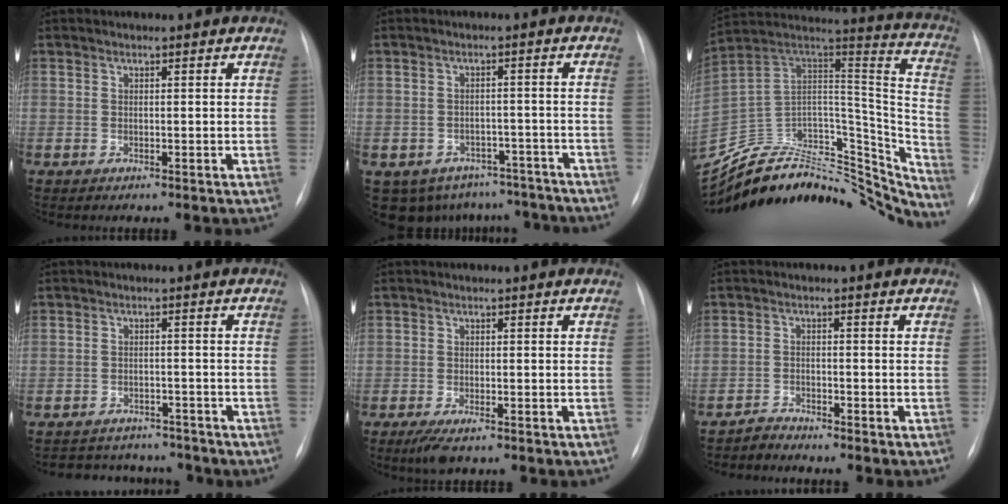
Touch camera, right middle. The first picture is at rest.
{"total": 12.2, "force": [-9.8, 7.0, 2.2], "torque": [-0.026, 0.022, -0.106]}
{"total": 36.7, "force": [-32.4, 12.2, 12.0], "torque": [-0.181, 0.009, -0.445]}
{"total": 9.3, "force": [-8.3, 4.0, 1.5], "torque": [-0.025, 0.017, -0.101]}
{"total": 3.0, "force": [-1.8, 0.8, 2.2], "torque": [-0.047, -0.006, -0.031]}
{"total": 2.0, "force": [-1.8, -0.2, -0.8], "torque": [0.020, -0.012, -0.036]}